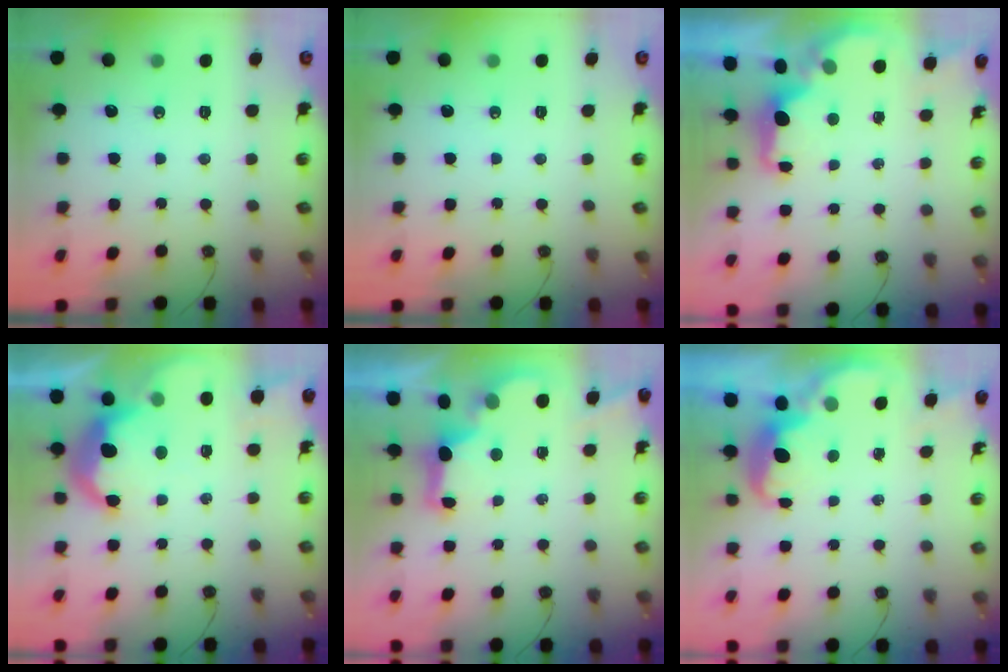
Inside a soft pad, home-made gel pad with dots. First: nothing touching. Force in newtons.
{"total": 0.0}
{"total": 1.6, "press": 1.5, "slide": 0.5}
{"total": 13.6, "press": 13.6, "slide": 0.9}
{"total": 2.8, "press": 2.7, "slide": 0.9}
{"total": 2.8, "press": 2.7, "slide": 0.6}